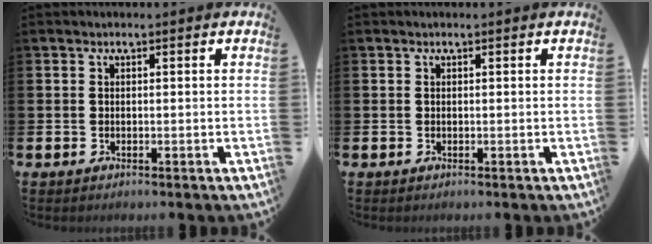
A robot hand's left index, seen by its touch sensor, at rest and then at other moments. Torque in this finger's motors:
{"motor_torque": [-0.01, -0.22, -0.12, 0.01]}